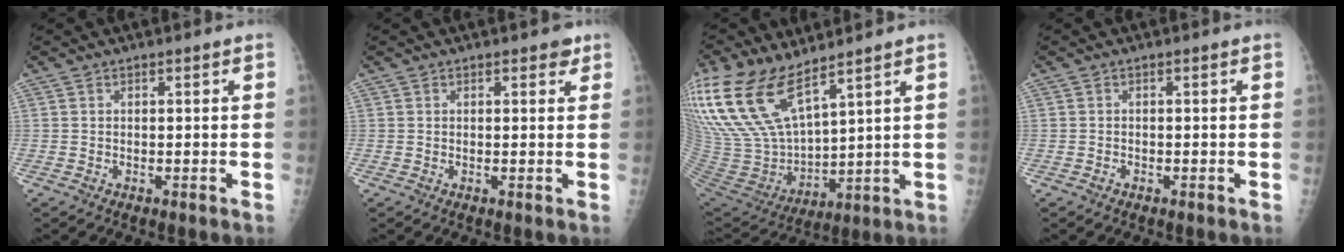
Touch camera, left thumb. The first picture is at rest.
{"total": 1.5, "force": [0.9, 0.9, 0.7], "torque": [0.006, -0.003, 0.006]}
{"total": 19.9, "force": [13.3, 8.0, 12.5], "torque": [-0.268, -0.051, 0.276]}
{"total": 0.7, "force": [-0.5, 0.4, 0.0], "torque": [0.004, 0.003, -0.010]}